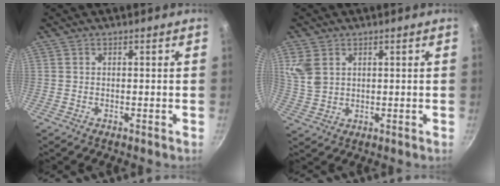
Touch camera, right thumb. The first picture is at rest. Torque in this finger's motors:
{"motor_torque": [0.97, 1.48, 0.92, 0.31, 0.05]}